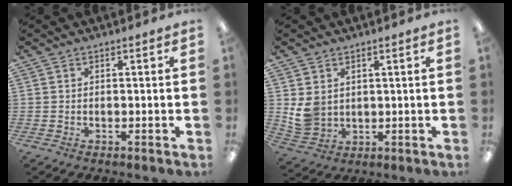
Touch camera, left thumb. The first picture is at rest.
{"total": 5.7, "force": [2.0, 4.7, 2.4], "torque": [-0.051, -0.003, 0.044]}